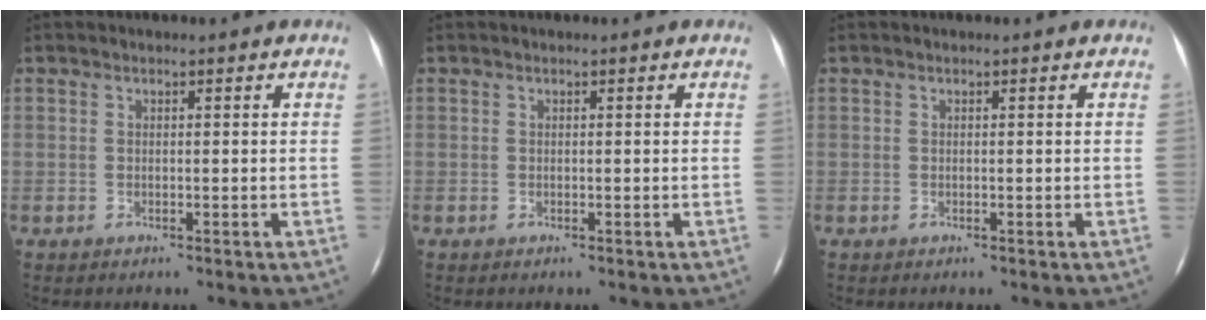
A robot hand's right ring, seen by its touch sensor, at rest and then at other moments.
{"total": 0.0}
{"total": 0.0}